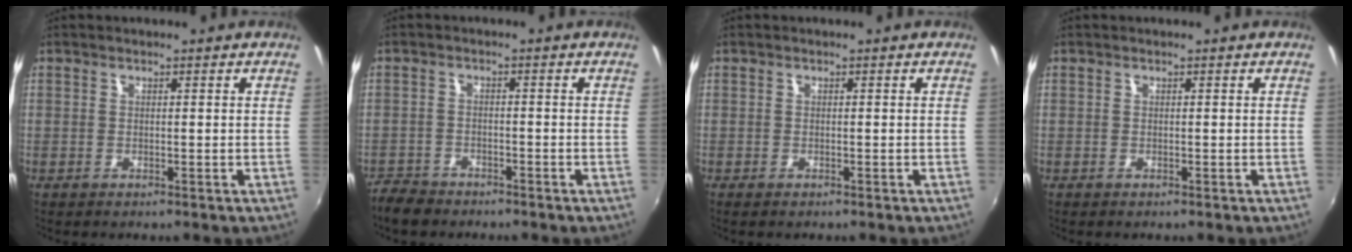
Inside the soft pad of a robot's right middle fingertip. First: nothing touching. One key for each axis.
{"total": 4.9, "fx": -4.3, "fy": 2.1, "fz": 1.1, "tx": -0.041, "ty": -0.005, "tz": -0.082}
{"total": 0.5, "fx": -0.4, "fy": 0.1, "fz": 0.3, "tx": -0.008, "ty": -0.001, "tz": -0.007}
{"total": 0.0}